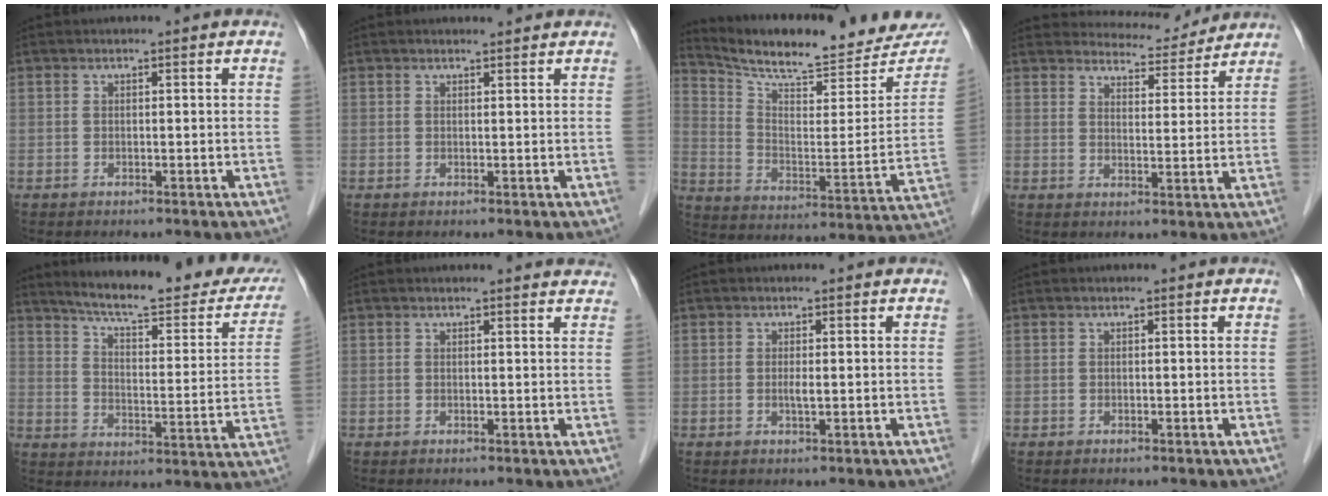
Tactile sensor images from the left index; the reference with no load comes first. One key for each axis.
{"total": 1.2, "fx": 1.2, "fy": 0.2, "fz": 0.0, "tx": -0.012, "ty": 0.003, "tz": 0.018}
{"total": 21.9, "fx": 20.4, "fy": 3.8, "fz": 7.0, "tx": -0.112, "ty": -0.060, "tz": 0.282}
{"total": 7.5, "fx": 7.3, "fy": 1.5, "fz": 0.0, "tx": 0.001, "ty": 0.001, "tz": 0.094}
{"total": 23.8, "fx": 20.7, "fy": 3.8, "fz": 11.0, "tx": -0.146, "ty": -0.048, "tz": 0.260}
{"total": 5.4, "fx": 5.3, "fy": 0.8, "fz": 1.0, "tx": -0.003, "ty": 0.003, "tz": 0.040}
{"total": 1.0, "fx": 0.0, "fy": 0.1, "fz": 1.0, "tx": -0.023, "ty": -0.002, "tz": 0.001}
{"total": 0.0}